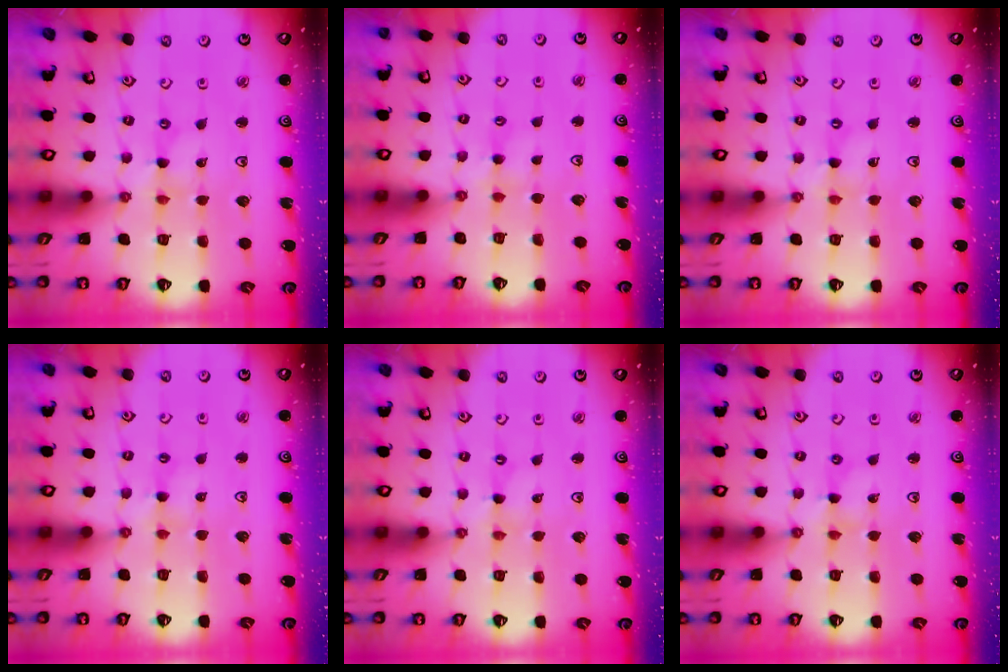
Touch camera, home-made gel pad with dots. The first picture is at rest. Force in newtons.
{"total": 2.3, "press": 2.3, "slide": 0.4}
{"total": 0.0}
{"total": 2.2, "press": 2.1, "slide": 0.4}
{"total": 0.0}
{"total": 0.0}